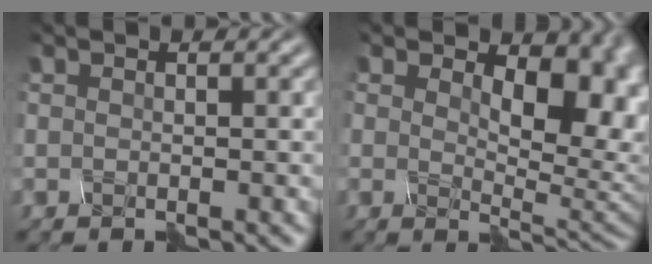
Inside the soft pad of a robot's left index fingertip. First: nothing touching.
{"total": 5.6, "force": [1.1, 3.3, 4.4], "torque": [-0.074, -0.016, 0.048]}